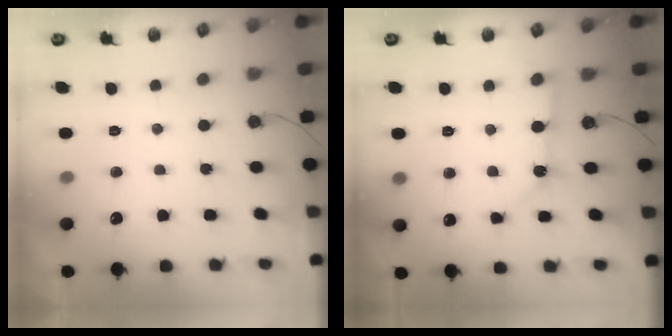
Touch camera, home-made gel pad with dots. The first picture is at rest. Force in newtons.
{"total": 7.4, "press": 7.4, "slide": 0.7}